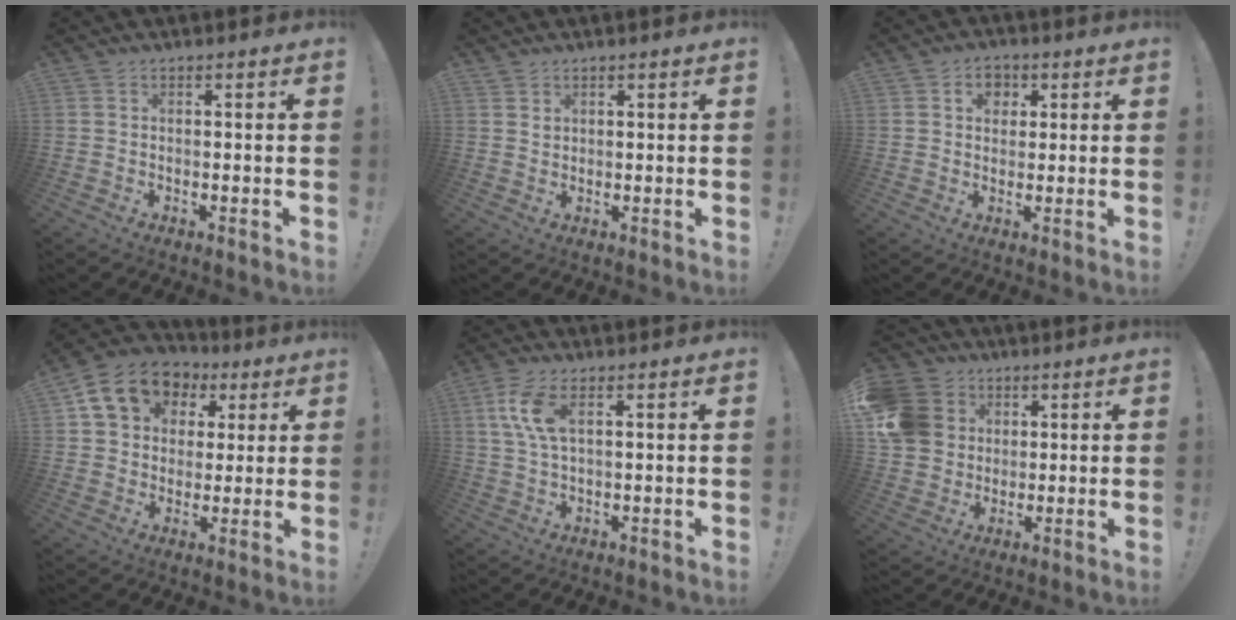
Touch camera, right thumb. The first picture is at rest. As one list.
[{"total": 1.7, "force": [1.3, 1.0, 0.3], "torque": [0.008, -0.012, 0.021]}, {"total": 5.3, "force": [2.0, 4.3, 2.4], "torque": [-0.019, -0.003, 0.031]}, {"total": 14.5, "force": [6.3, 11.3, 6.5], "torque": [-0.096, -0.023, 0.125]}, {"total": 8.6, "force": [2.9, 3.7, 7.2], "torque": [-0.146, -0.002, 0.053]}, {"total": 13.5, "force": [3.0, 11.9, 5.6], "torque": [-0.097, -0.001, 0.065]}]